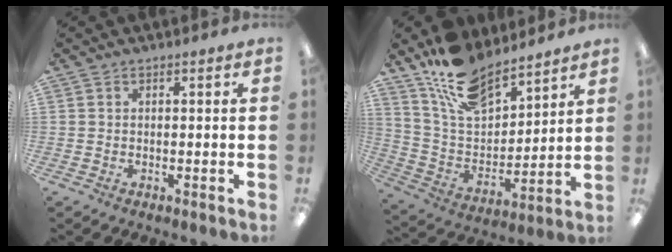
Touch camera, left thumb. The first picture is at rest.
{"total": 15.7, "force": [12.6, 6.7, 6.5], "torque": [-0.142, -0.072, 0.235]}